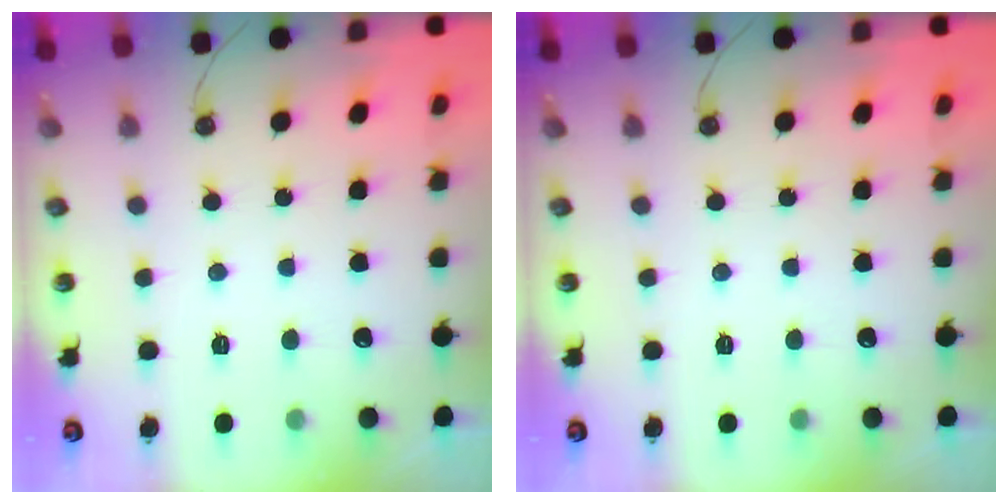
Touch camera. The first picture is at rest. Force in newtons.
{"total": 0.0}